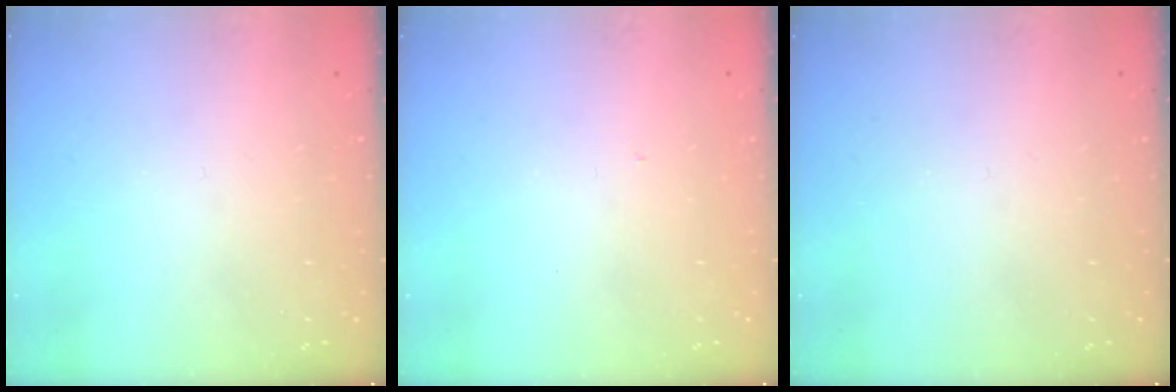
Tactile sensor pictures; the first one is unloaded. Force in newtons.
{"total": 3.7, "press": 3.6, "slide": 0.4}
{"total": 0.0}